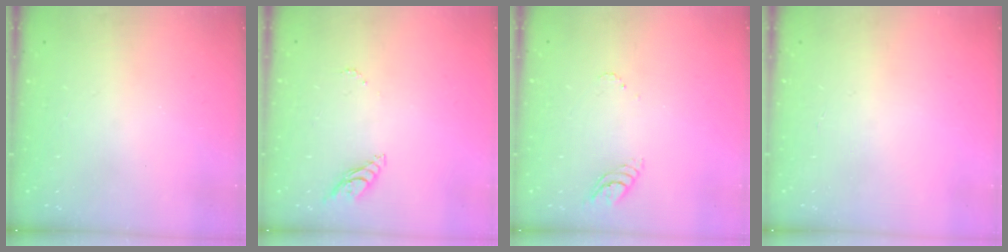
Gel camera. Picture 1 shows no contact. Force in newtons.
{"total": 5.4, "press": 5.4, "slide": 0.4}
{"total": 3.7, "press": 3.6, "slide": 0.4}
{"total": 2.2, "press": 2.2, "slide": 0.2}